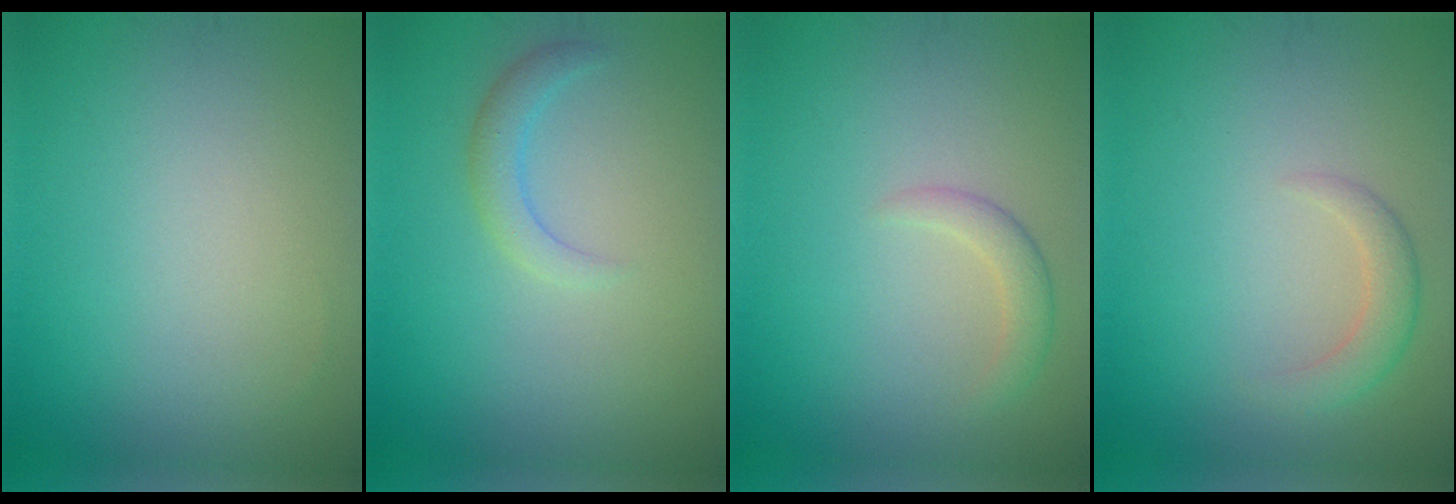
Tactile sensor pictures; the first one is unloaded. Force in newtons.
{"total": 1.9, "press": 1.9, "slide": 0.2}
{"total": 1.8, "press": 1.8, "slide": 0.1}
{"total": 2.2, "press": 2.2, "slide": 0.1}